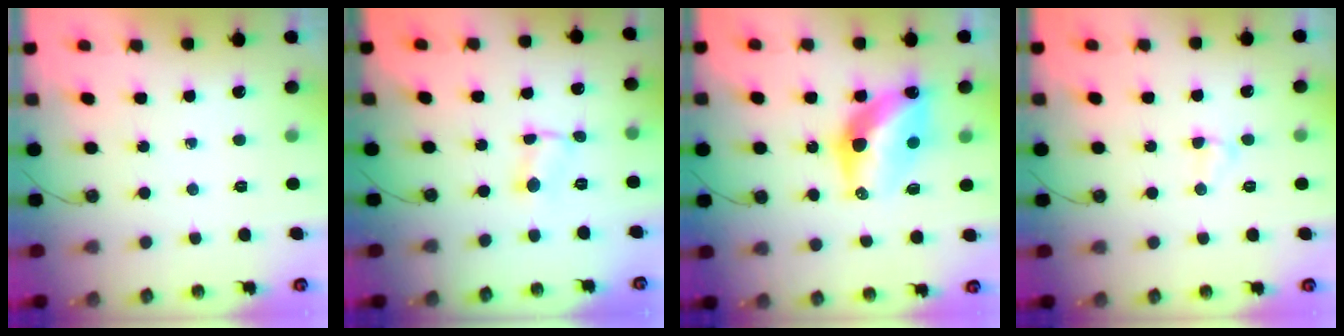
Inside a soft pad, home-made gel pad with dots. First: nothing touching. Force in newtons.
{"total": 1.2, "press": 1.2, "slide": 0.2}
{"total": 12.9, "press": 12.9, "slide": 1.0}
{"total": 4.2, "press": 2.3, "slide": 3.5}